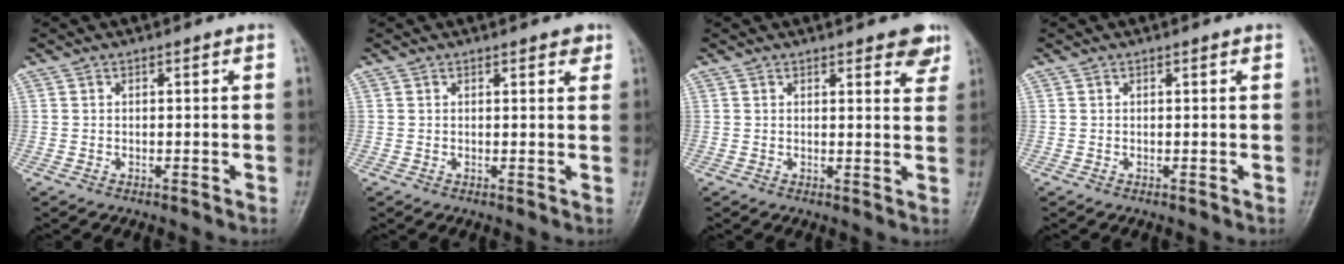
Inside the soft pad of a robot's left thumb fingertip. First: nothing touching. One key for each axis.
{"total": 2.5, "fx": 1.7, "fy": 1.0, "fz": 1.6, "tx": -0.006, "ty": -0.006, "tz": 0.018}
{"total": 5.4, "fx": 3.7, "fy": 2.0, "fz": 3.4, "tx": -0.013, "ty": -0.016, "tz": 0.040}
{"total": 0.6, "fx": 0.4, "fy": 0.3, "fz": 0.4, "tx": -0.004, "ty": -0.001, "tz": 0.004}